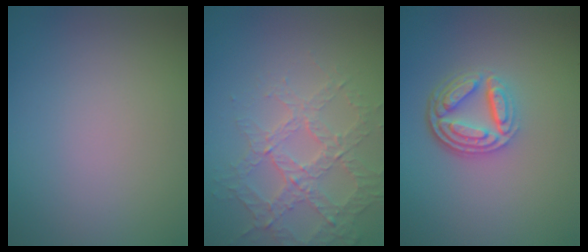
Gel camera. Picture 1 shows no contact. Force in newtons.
{"total": 3.1, "press": 2.8, "slide": 1.3}
{"total": 4.8, "press": 3.5, "slide": 3.3}